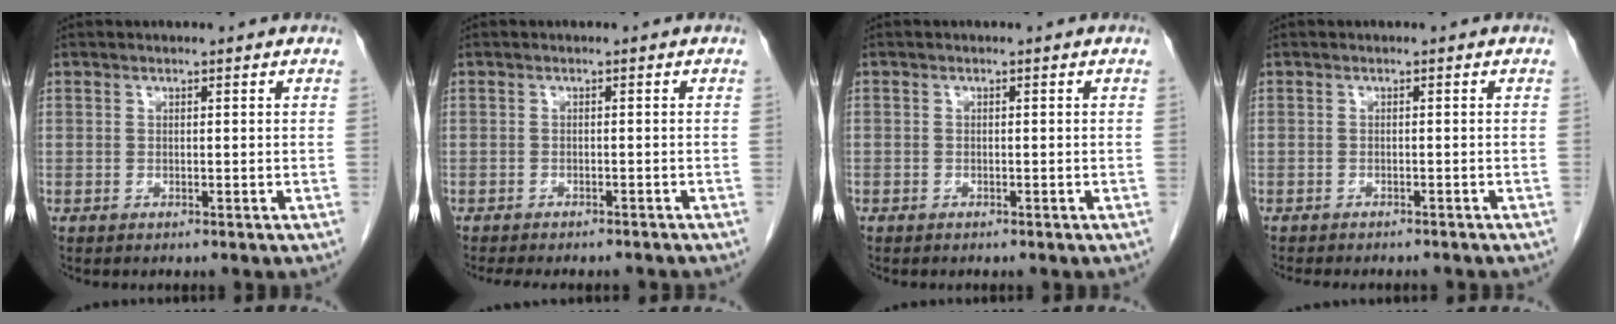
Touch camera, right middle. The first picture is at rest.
{"total": 9.1, "force": [-8.1, 2.4, 3.4], "torque": [-0.045, -0.005, -0.100]}
{"total": 0.6, "force": [-0.4, 0.4, 0.0], "torque": [-0.007, 0.003, -0.009]}
{"total": 7.5, "force": [-6.7, 1.8, 2.9], "torque": [-0.034, -0.003, -0.083]}